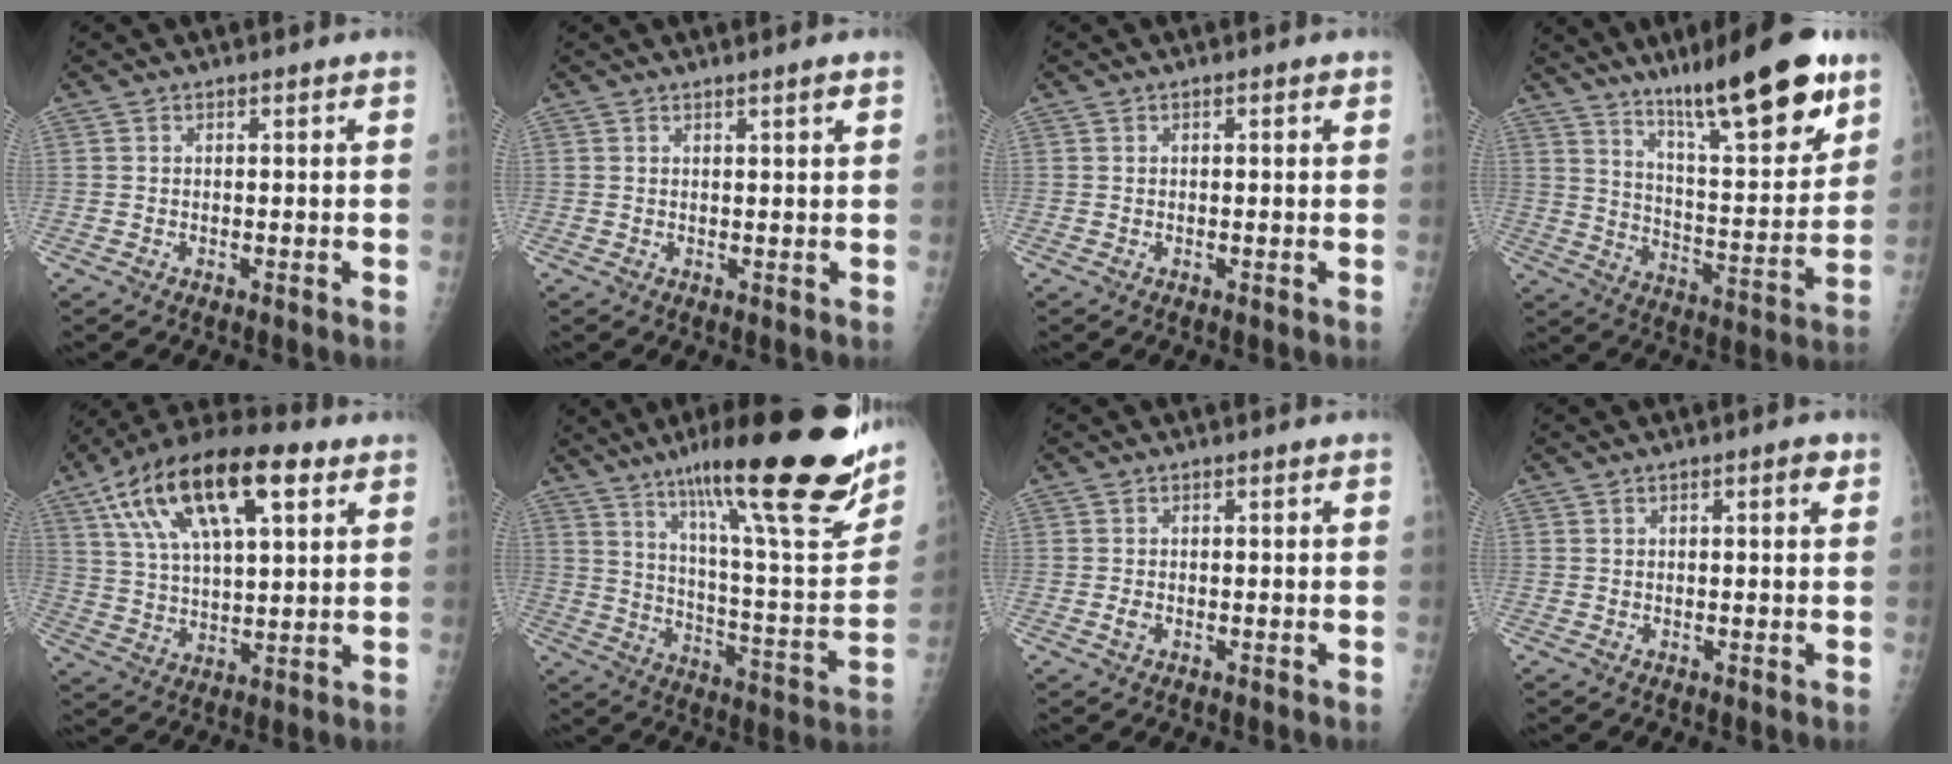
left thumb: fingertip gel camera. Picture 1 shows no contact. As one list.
[{"total": 1.3, "force": [0.8, -0.1, 1.1], "torque": [-0.016, -0.004, 0.013]}, {"total": 0.9, "force": [0.3, 0.3, 0.8], "torque": [-0.010, 0.003, 0.002]}, {"total": 21.3, "force": [14.0, 4.5, 15.5], "torque": [-0.207, -0.070, 0.225]}, {"total": 21.7, "force": [9.9, 9.1, 17.0], "torque": [-0.292, 0.002, 0.174]}, {"total": 30.2, "force": [19.1, 5.2, 22.8], "torque": [-0.319, -0.059, 0.289]}, {"total": 1.1, "force": [-0.5, 0.7, 0.7], "torque": [-0.014, 0.002, -0.010]}, {"total": 2.1, "force": [0.8, 0.7, 1.9], "torque": [-0.023, 0.002, 0.008]}]